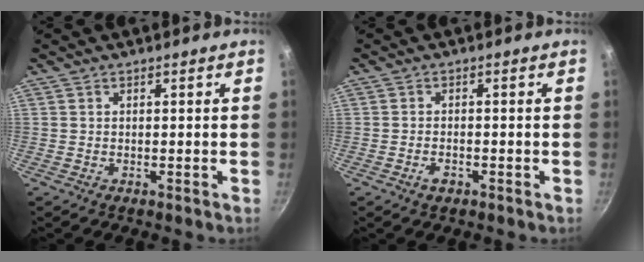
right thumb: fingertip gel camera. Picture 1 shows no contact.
{"total": 2.0, "force": [-1.1, 1.1, 1.3], "torque": [-0.024, 0.010, -0.021]}